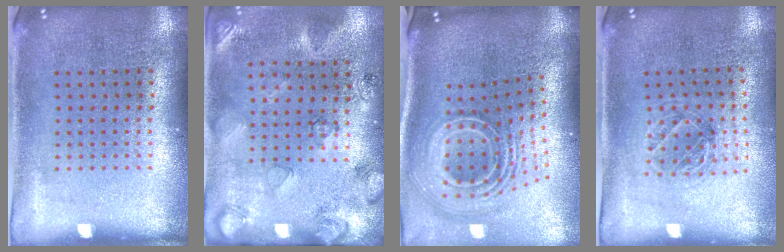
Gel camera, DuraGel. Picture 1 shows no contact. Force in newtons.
{"total": 2.6, "press": 1.8, "slide": 1.9}
{"total": 3.2, "press": 2.0, "slide": 2.5}
{"total": 1.0, "press": 1.0, "slide": 0.2}